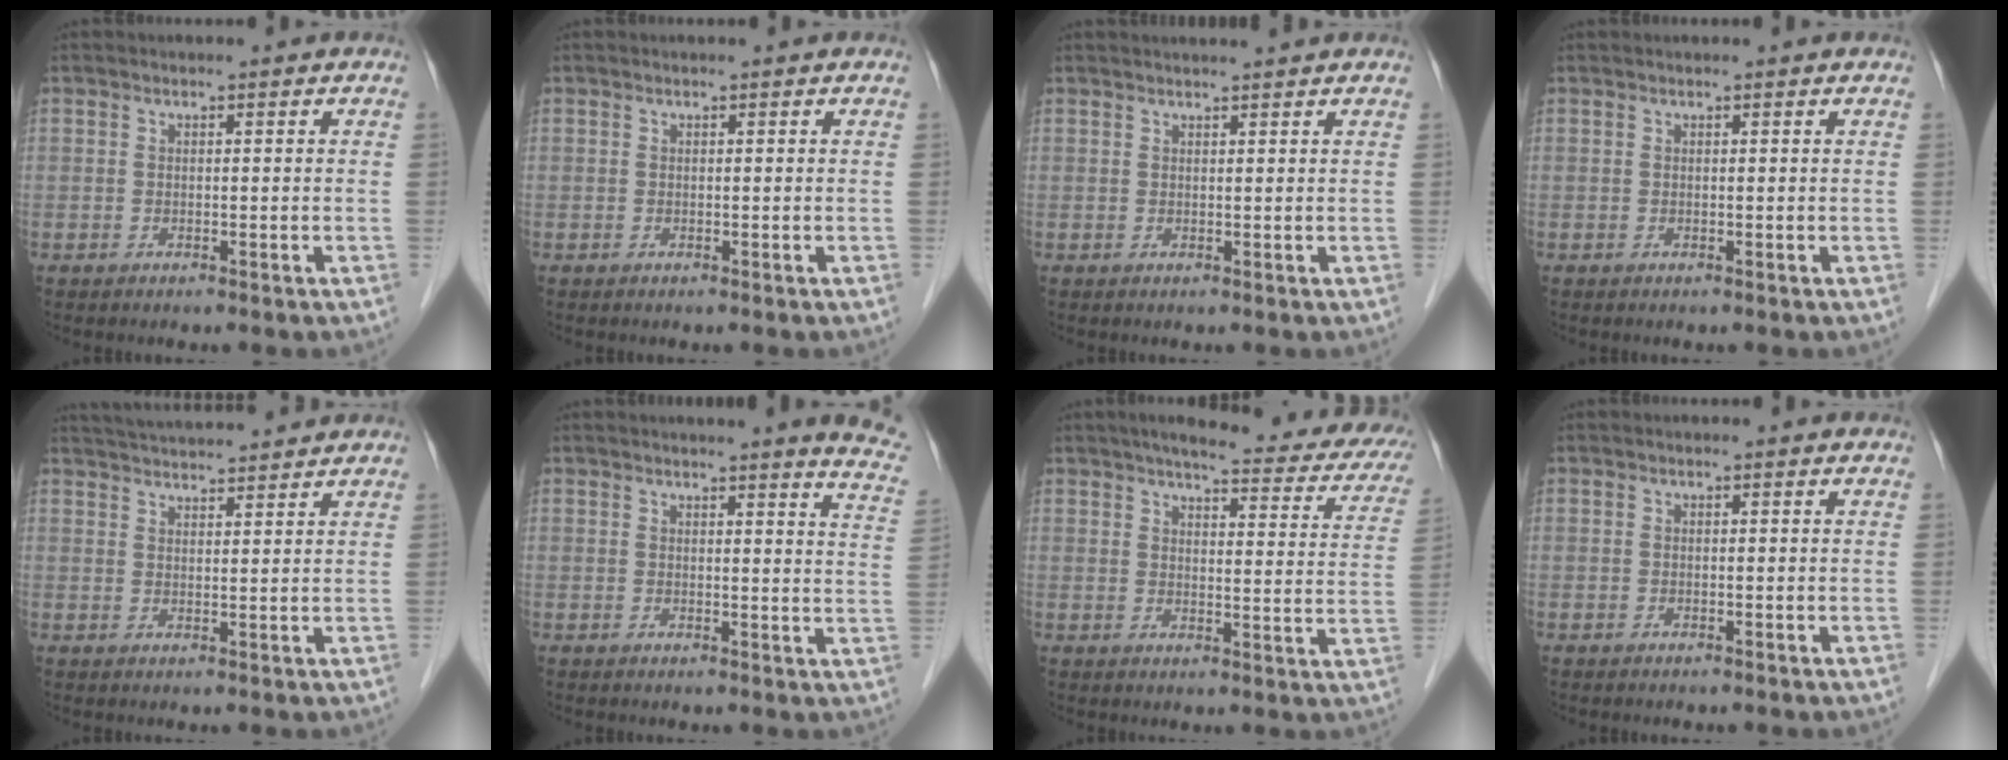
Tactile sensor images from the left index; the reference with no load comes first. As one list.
[{"total": 0.0}, {"total": 3.6, "force": [3.4, -0.2, 1.1], "torque": [-0.014, 0.018, 0.042]}, {"total": 0.7, "force": [0.7, 0.1, 0.2], "torque": [-0.007, 0.012, 0.009]}, {"total": 11.2, "force": [10.5, 0.8, 3.7], "torque": [-0.070, 0.025, 0.153]}, {"total": 10.4, "force": [9.4, 0.2, 4.4], "torque": [-0.036, -0.051, 0.074]}, {"total": 21.2, "force": [17.5, 4.1, 11.2], "torque": [-0.131, -0.011, 0.189]}, {"total": 0.7, "force": [0.6, 0.2, 0.2], "torque": [-0.010, 0.004, 0.002]}]